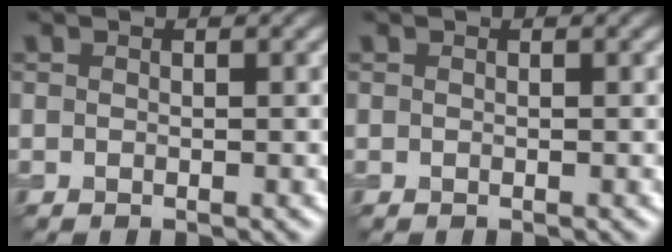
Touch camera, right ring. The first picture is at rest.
{"total": 0.0}